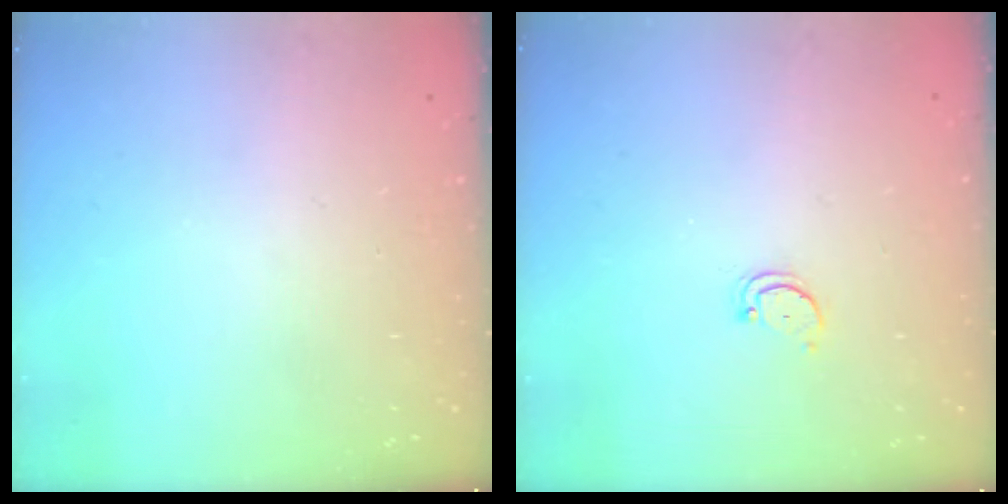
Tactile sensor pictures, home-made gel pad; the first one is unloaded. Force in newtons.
{"total": 2.5, "press": 2.4, "slide": 0.5}